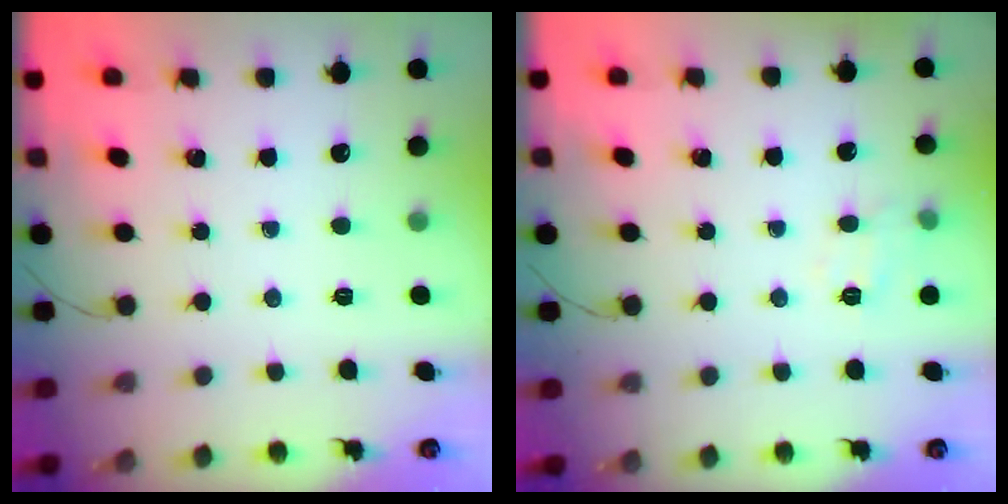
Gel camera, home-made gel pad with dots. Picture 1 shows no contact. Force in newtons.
{"total": 7.8, "press": 7.8, "slide": 0.9}